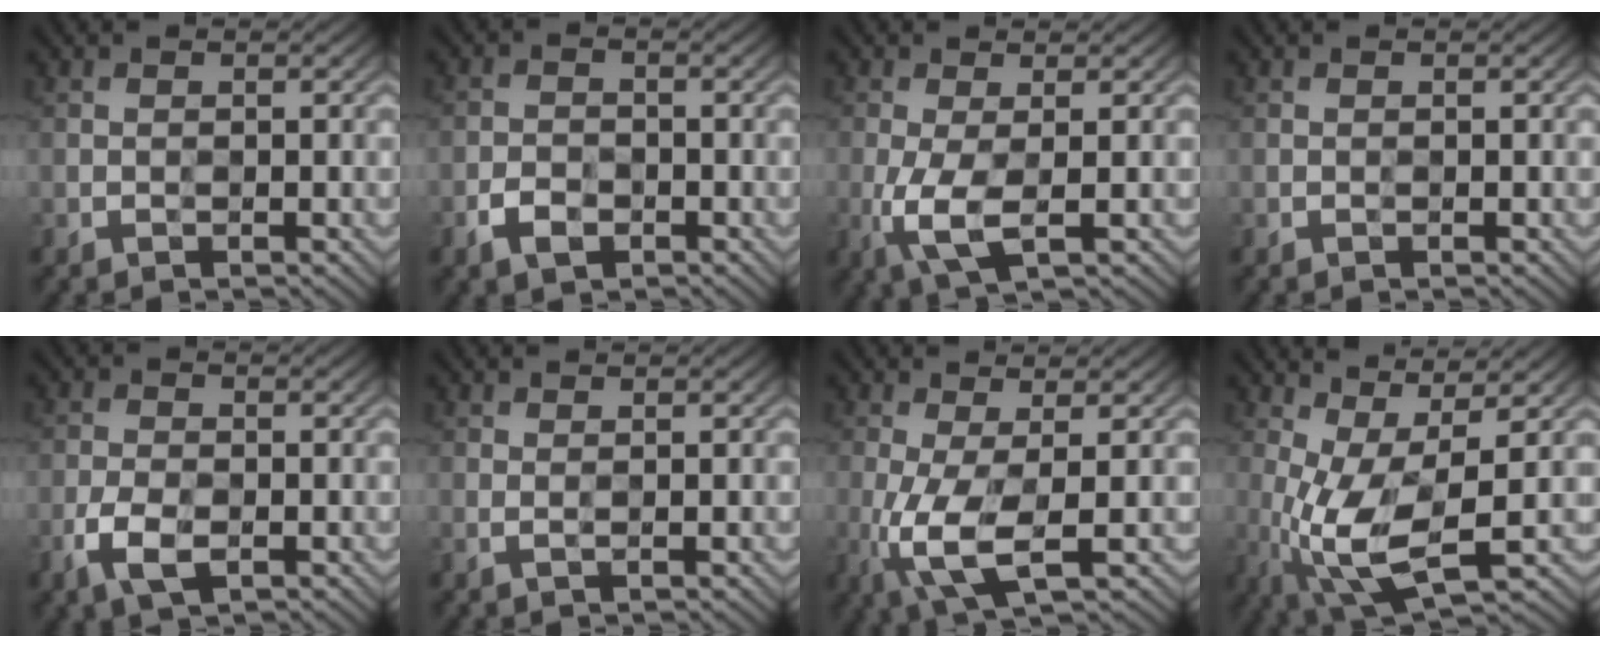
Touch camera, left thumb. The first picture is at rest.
{"total": 2.4, "force": [-1.8, 1.3, 0.9], "torque": [-0.020, -0.001, -0.037]}
{"total": 4.5, "force": [-1.1, 1.4, 4.2], "torque": [-0.111, -0.002, -0.022]}
{"total": 0.0}
{"total": 4.3, "force": [-2.2, 2.1, 3.0], "torque": [-0.071, -0.004, -0.045]}
{"total": 0.7, "force": [0.6, -0.4, 0.2], "torque": [-0.006, 0.001, 0.011]}
{"total": 6.5, "force": [-1.7, 1.9, 5.9], "torque": [-0.152, -0.006, -0.032]}
{"total": 10.2, "force": [-1.4, 4.0, 9.2], "torque": [-0.214, -0.002, -0.024]}